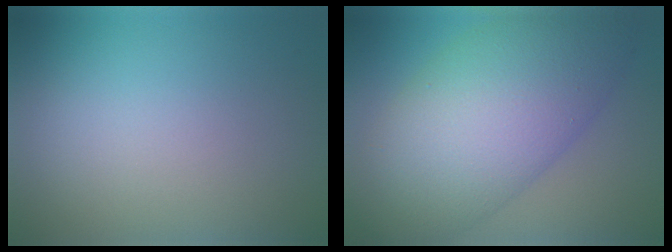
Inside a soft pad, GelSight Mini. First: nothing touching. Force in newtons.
{"total": 11.7, "press": 11.7, "slide": 0.2}